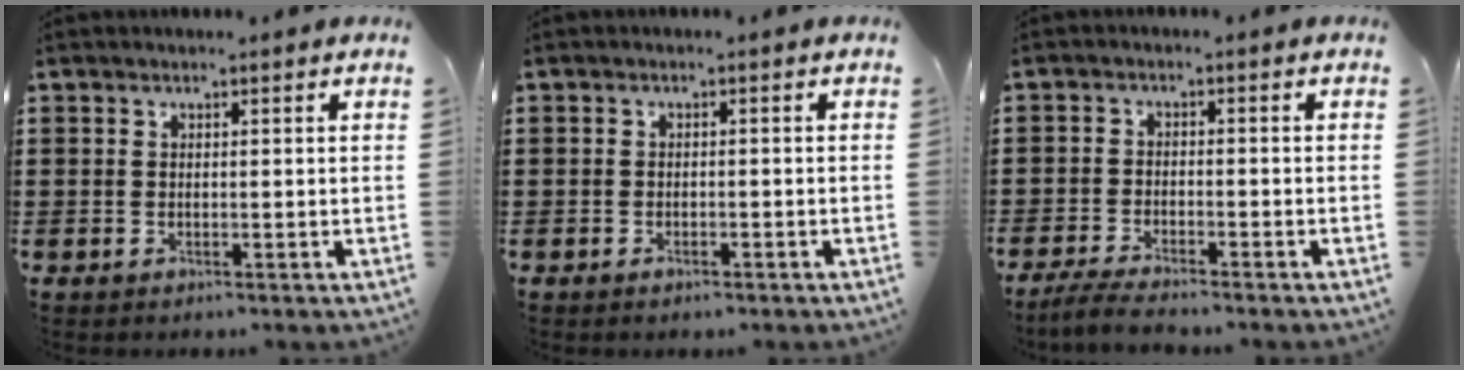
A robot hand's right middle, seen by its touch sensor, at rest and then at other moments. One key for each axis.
{"total": 0.9, "fx": -0.8, "fy": 0.4, "fz": 0.2, "tx": -0.005, "ty": 0.000, "tz": -0.018}
{"total": 3.4, "fx": -3.2, "fy": 0.1, "fz": 1.1, "tx": -0.034, "ty": -0.007, "tz": -0.067}